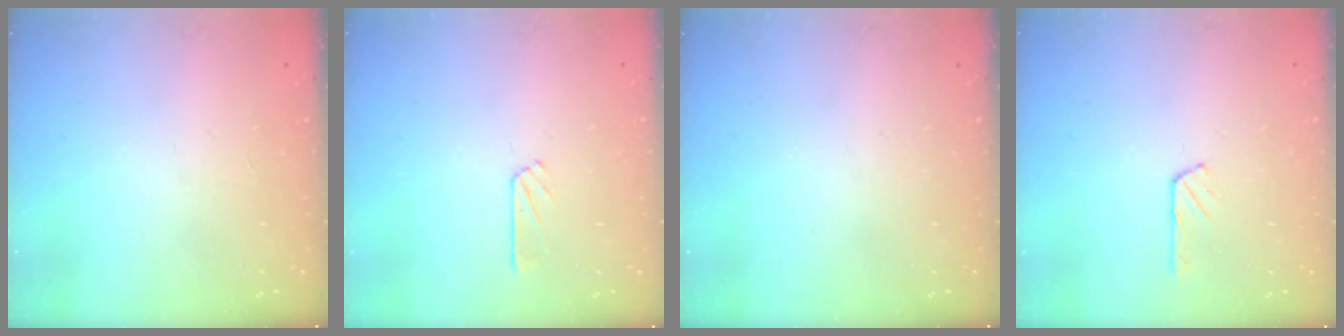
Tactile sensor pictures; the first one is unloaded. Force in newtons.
{"total": 2.5, "press": 2.5, "slide": 0.2}
{"total": 0.0}
{"total": 3.5, "press": 3.5, "slide": 0.4}